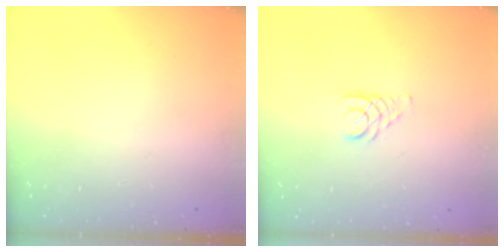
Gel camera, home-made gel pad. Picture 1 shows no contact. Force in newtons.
{"total": 2.9, "press": 2.9, "slide": 0.3}